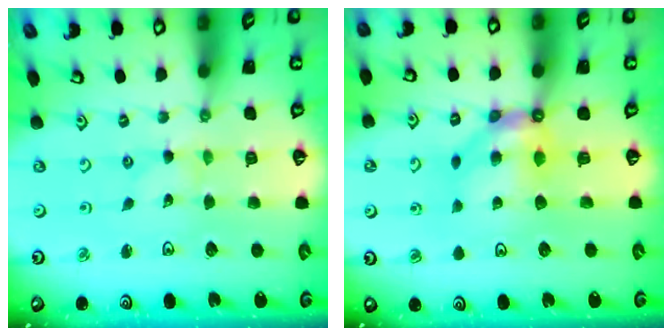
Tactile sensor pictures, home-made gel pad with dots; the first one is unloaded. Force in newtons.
{"total": 7.3, "press": 7.2, "slide": 0.6}